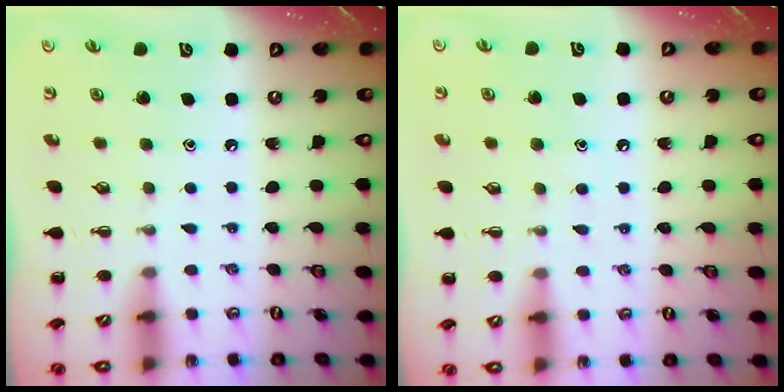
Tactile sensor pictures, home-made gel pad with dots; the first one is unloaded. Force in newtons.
{"total": 5.7, "press": 5.5, "slide": 1.5}